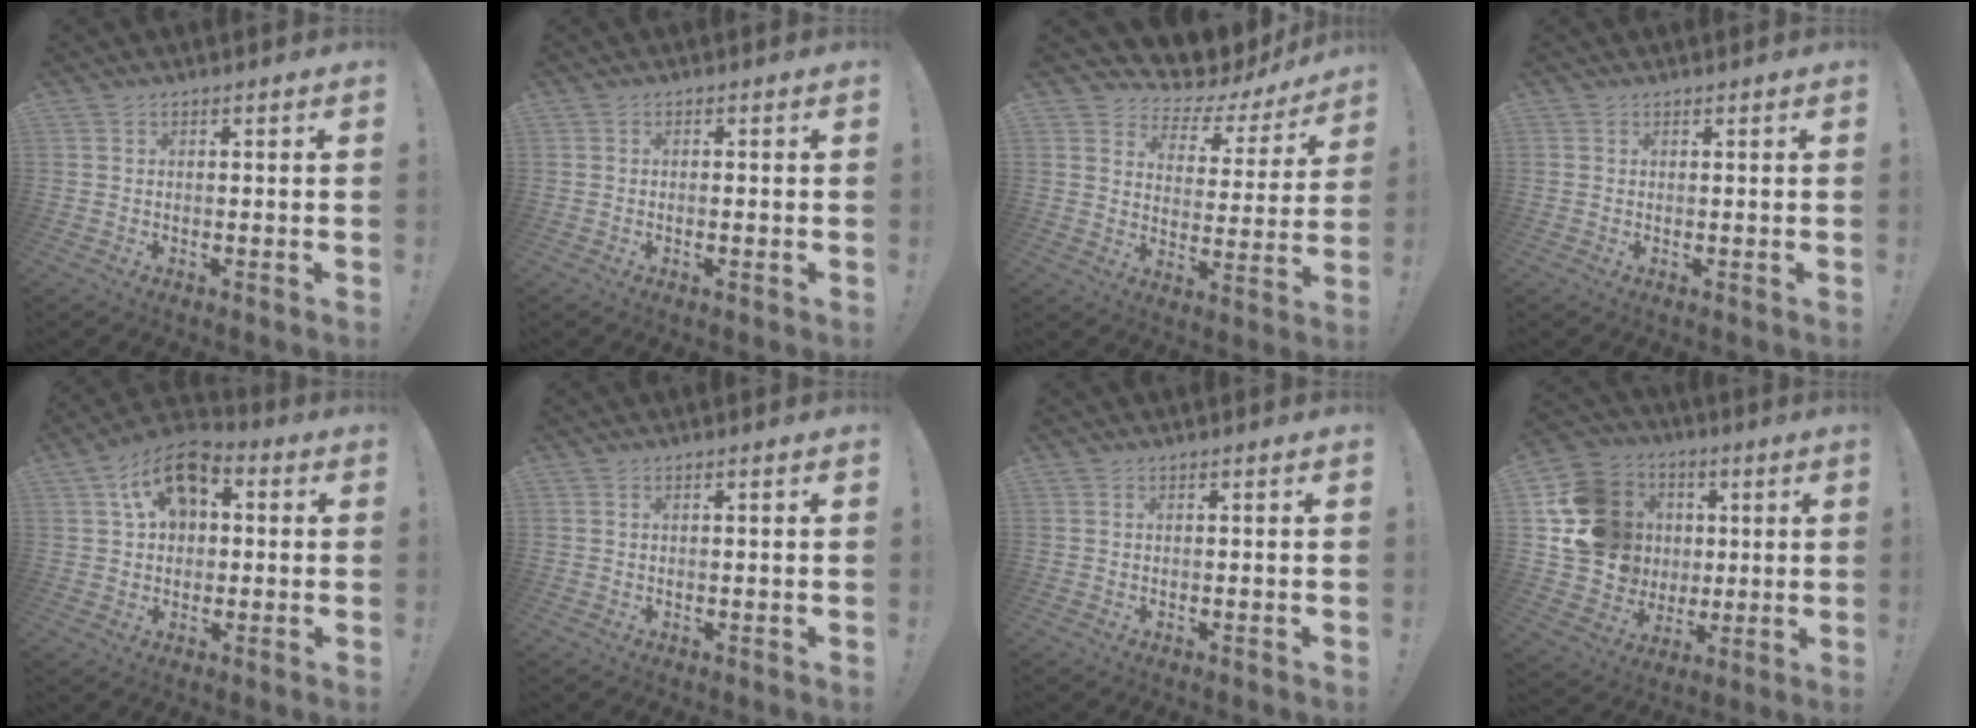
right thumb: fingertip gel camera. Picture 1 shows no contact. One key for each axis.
{"total": 1.2, "fx": -0.7, "fy": 0.1, "fz": 0.9, "tx": -0.011, "ty": -0.001, "tz": -0.013}
{"total": 6.3, "fx": 5.4, "fy": 2.9, "fz": 1.5, "tx": -0.025, "ty": -0.064, "tz": 0.094}
{"total": 0.0}
{"total": 12.1, "fx": 5.0, "fy": 8.4, "fz": 7.2, "tx": -0.114, "ty": -0.012, "tz": 0.096}
{"total": 0.7, "fx": 0.1, "fy": -0.1, "fz": 0.6, "tx": -0.008, "ty": -0.002, "tz": 0.000}
{"total": 0.0}
{"total": 20.4, "fx": 3.4, "fy": 18.1, "fz": 8.7, "tx": -0.143, "ty": 0.000, "tz": 0.102}